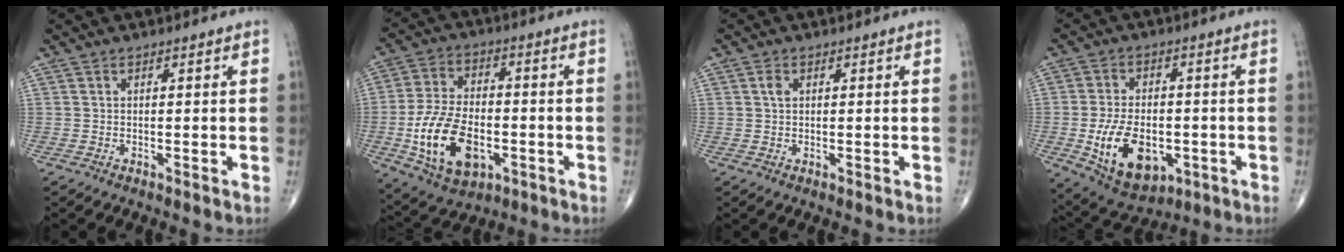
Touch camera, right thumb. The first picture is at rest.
{"total": 16.1, "force": [-4.2, 9.6, 12.2], "torque": [-0.214, 0.010, -0.068]}
{"total": 1.5, "force": [0.4, 1.1, 1.0], "torque": [-0.016, 0.002, 0.008]}
{"total": 14.2, "force": [-3.6, 8.7, 10.5], "torque": [-0.161, 0.004, -0.043]}